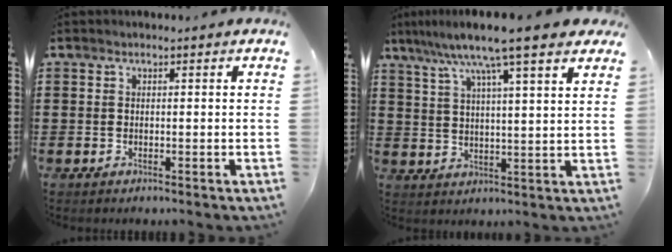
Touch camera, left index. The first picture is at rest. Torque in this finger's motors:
{"motor_torque": [2.14, 0.00, 1.05, 0.21]}